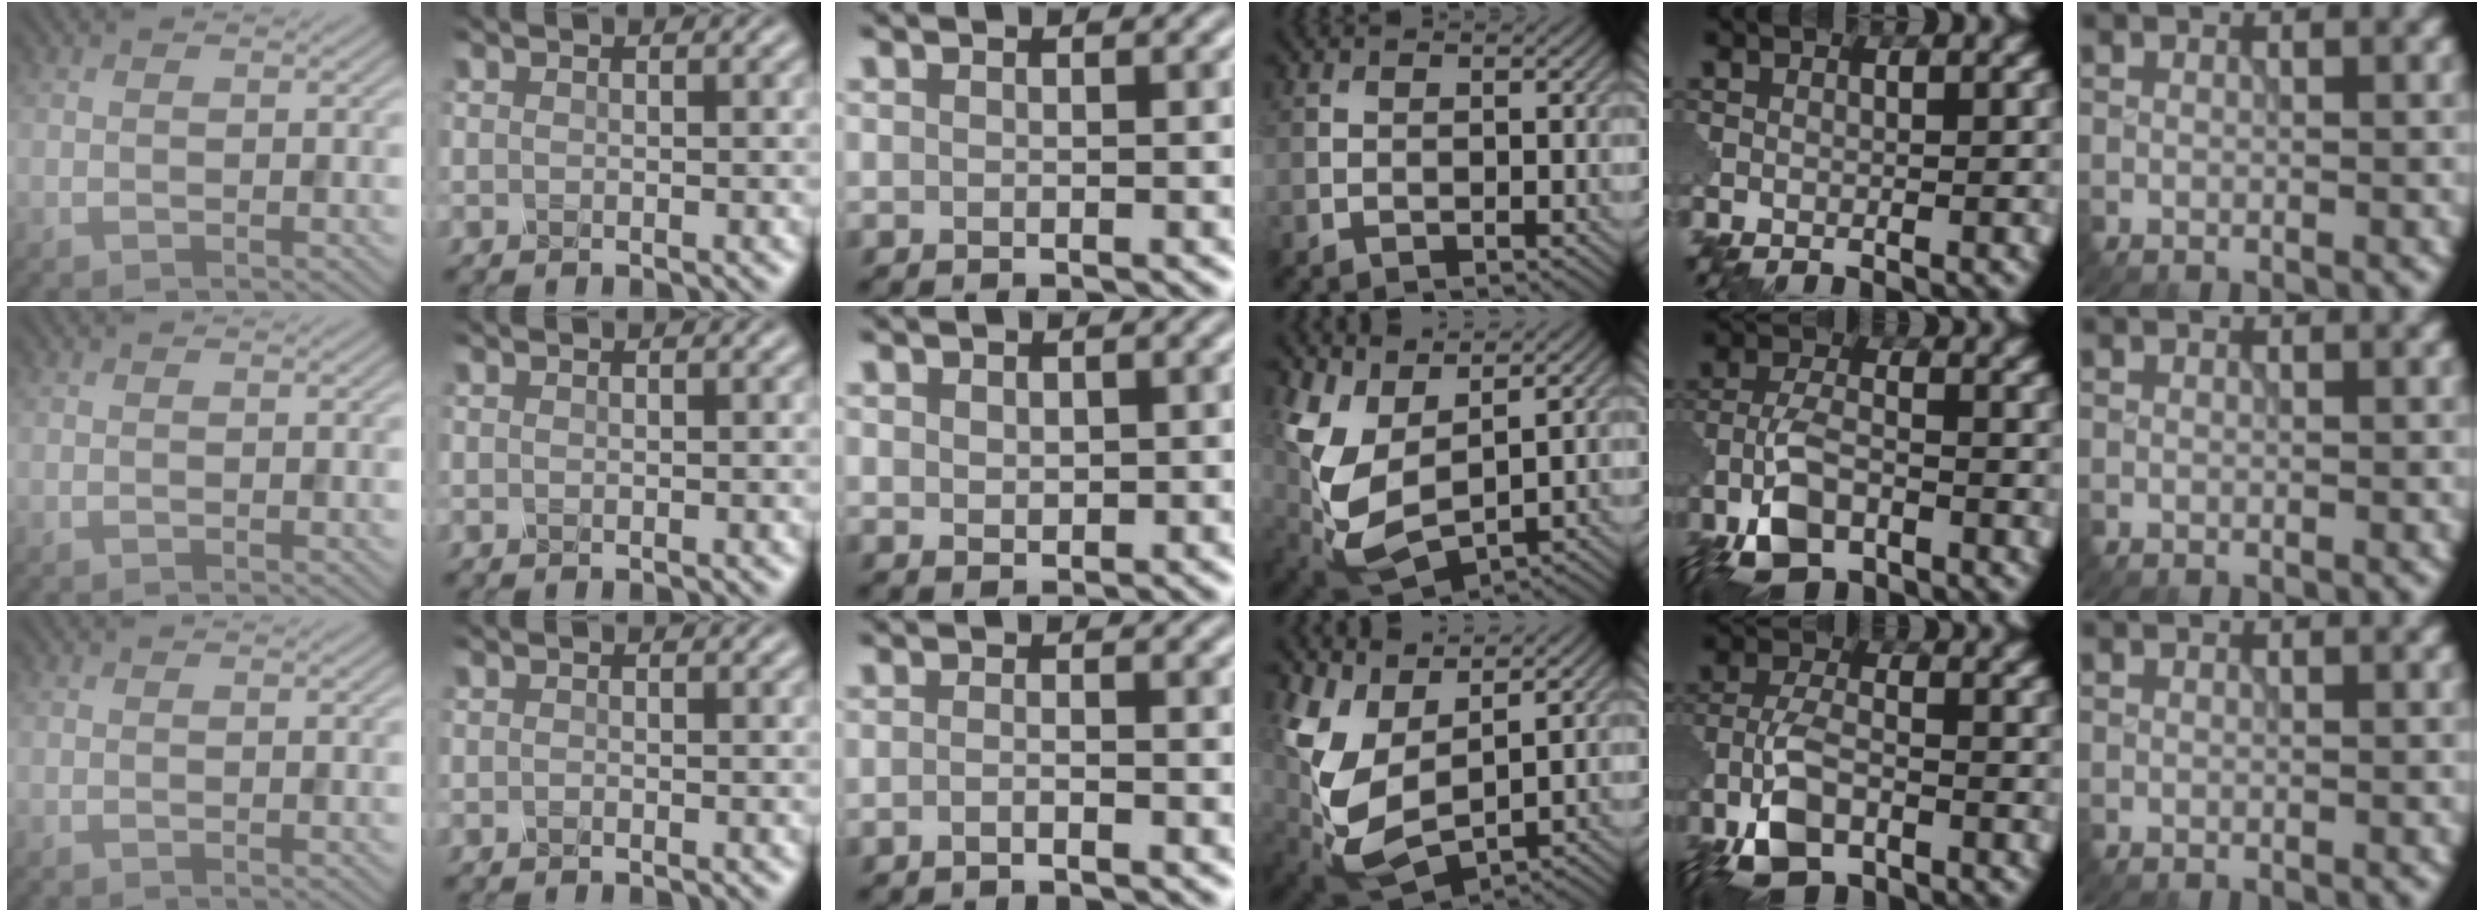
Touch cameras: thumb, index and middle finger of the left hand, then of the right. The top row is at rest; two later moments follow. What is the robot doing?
{"motion": "insert", "object": "pin"}